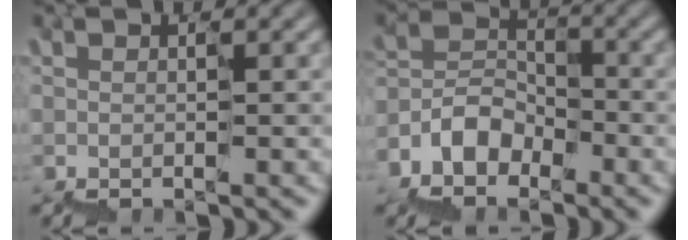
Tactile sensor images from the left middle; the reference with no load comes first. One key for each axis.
{"total": 4.3, "fx": -3.1, "fy": 2.8, "fz": 1.1, "tx": -0.023, "ty": 0.017, "tz": -0.058}